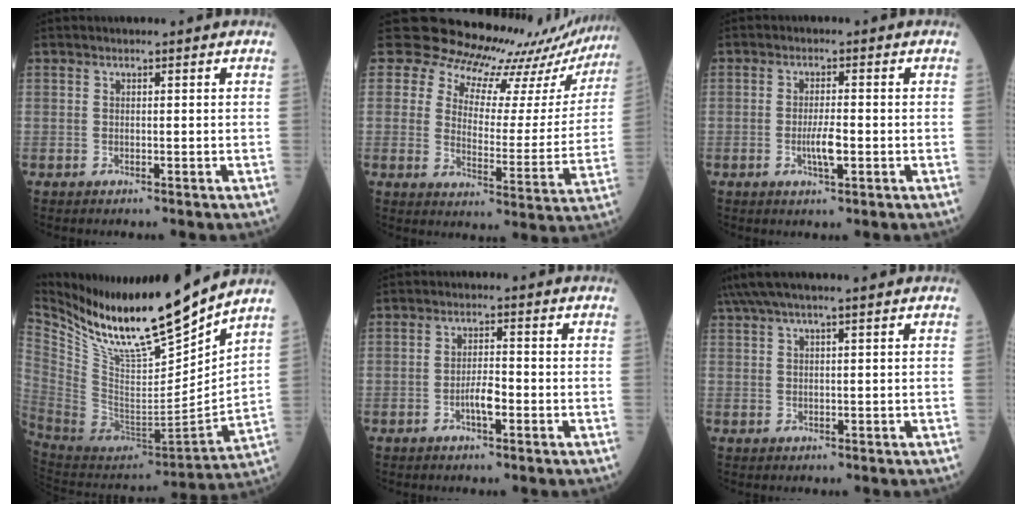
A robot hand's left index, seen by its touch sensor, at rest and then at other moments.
{"total": 18.1, "force": [17.7, 3.0, 2.8], "torque": [-0.034, -0.102, 0.199]}
{"total": 3.5, "force": [-1.1, 0.6, 3.3], "torque": [-0.067, -0.004, -0.019]}
{"total": 19.8, "force": [16.6, 1.6, 10.5], "torque": [-0.194, -0.034, 0.312]}
{"total": 3.1, "force": [-1.4, 0.7, 2.7], "torque": [-0.050, 0.001, -0.028]}
{"total": 5.3, "force": [4.1, -0.6, 3.4], "torque": [-0.064, 0.038, 0.076]}